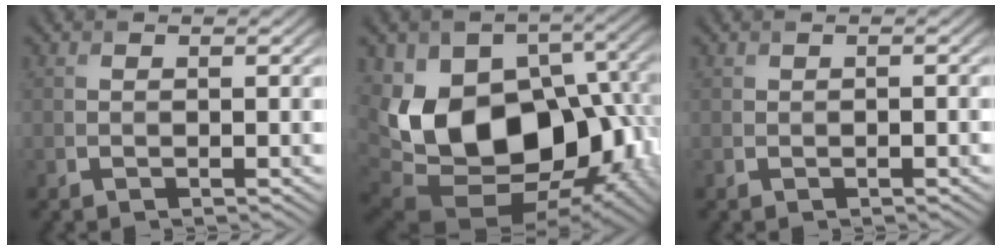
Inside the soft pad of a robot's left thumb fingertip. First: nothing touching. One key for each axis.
{"total": 19.3, "fx": -1.3, "fy": 13.7, "fz": 13.4, "tx": -0.233, "ty": -0.039, "tz": 0.022}
{"total": 0.0}